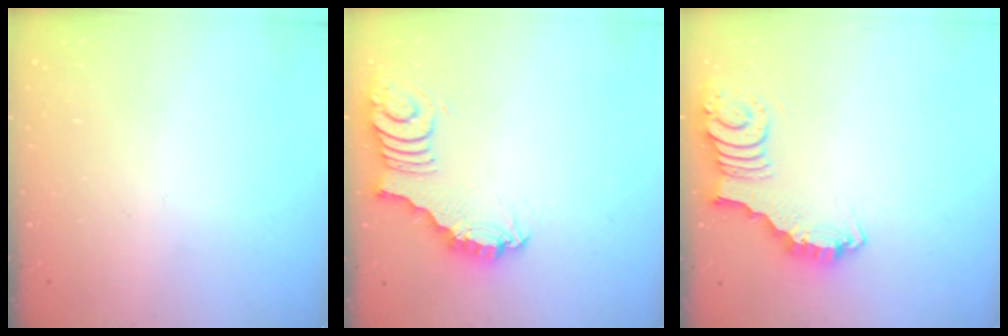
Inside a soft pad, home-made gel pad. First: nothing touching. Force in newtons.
{"total": 3.0, "press": 3.0, "slide": 0.1}
{"total": 5.8, "press": 5.7, "slide": 0.6}